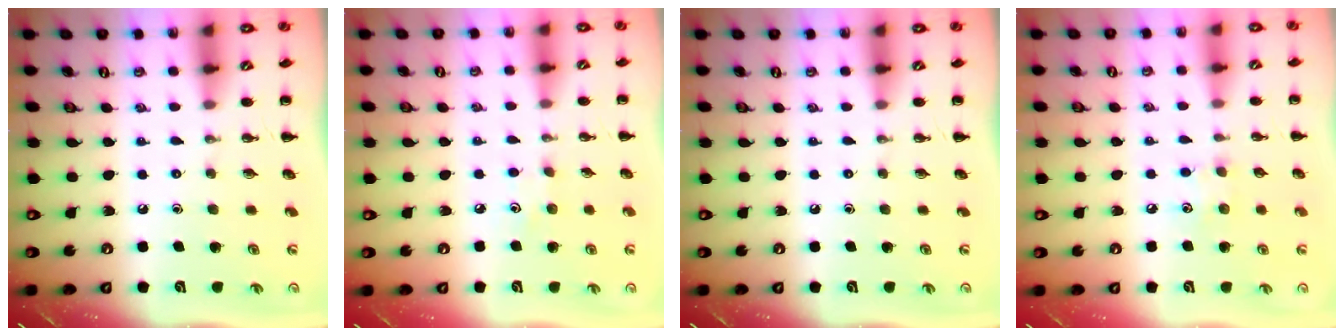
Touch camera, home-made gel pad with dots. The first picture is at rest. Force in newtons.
{"total": 2.9, "press": 2.8, "slide": 0.8}
{"total": 0.0}
{"total": 5.7, "press": 5.5, "slide": 1.4}